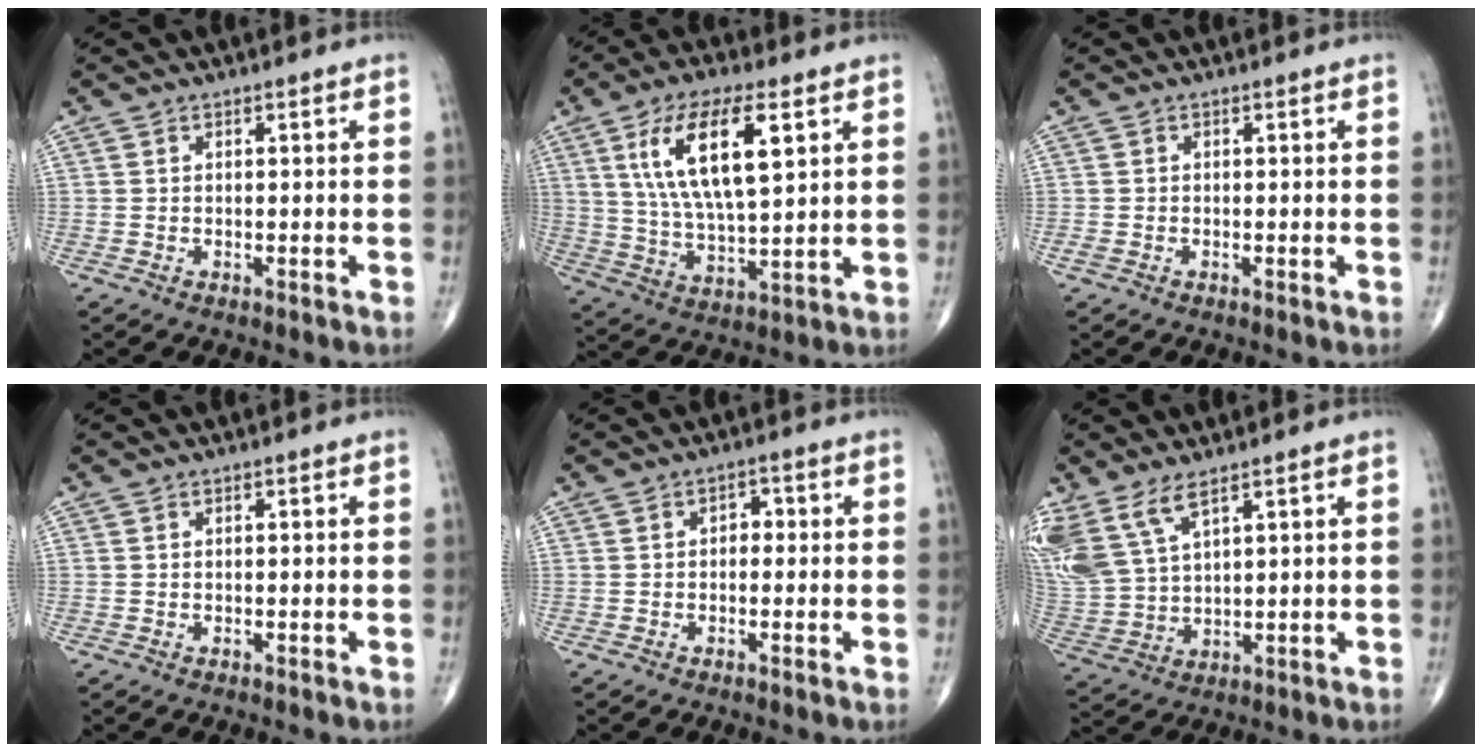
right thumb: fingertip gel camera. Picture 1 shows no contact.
{"total": 16.0, "force": [5.7, 5.8, 13.8], "torque": [-0.253, -0.016, 0.109]}
{"total": 1.1, "force": [-0.4, 0.6, 0.8], "torque": [-0.021, -0.001, -0.009]}
{"total": 0.0}
{"total": 2.1, "force": [0.0, 1.5, 1.5], "torque": [-0.008, 0.008, -0.007]}
{"total": 11.4, "force": [6.9, 4.9, 7.6], "torque": [-0.178, -0.019, 0.156]}